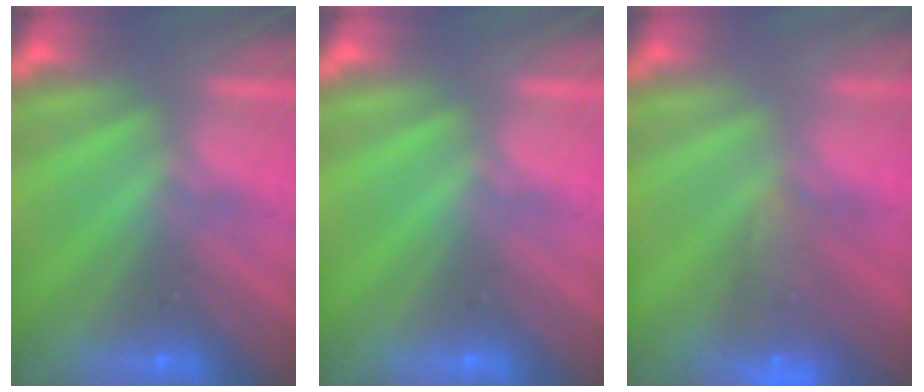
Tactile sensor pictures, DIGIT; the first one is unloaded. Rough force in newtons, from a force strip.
{"total": 0.0}
{"total": 9.4}